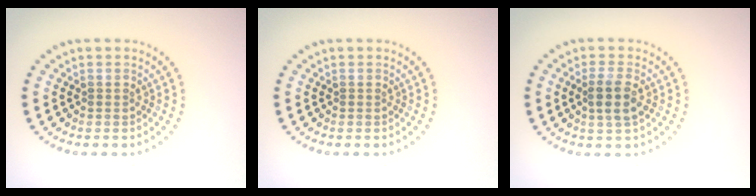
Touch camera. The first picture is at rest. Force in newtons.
{"total": 0.0}
{"total": 2.4, "press": 2.2, "slide": 1.0}